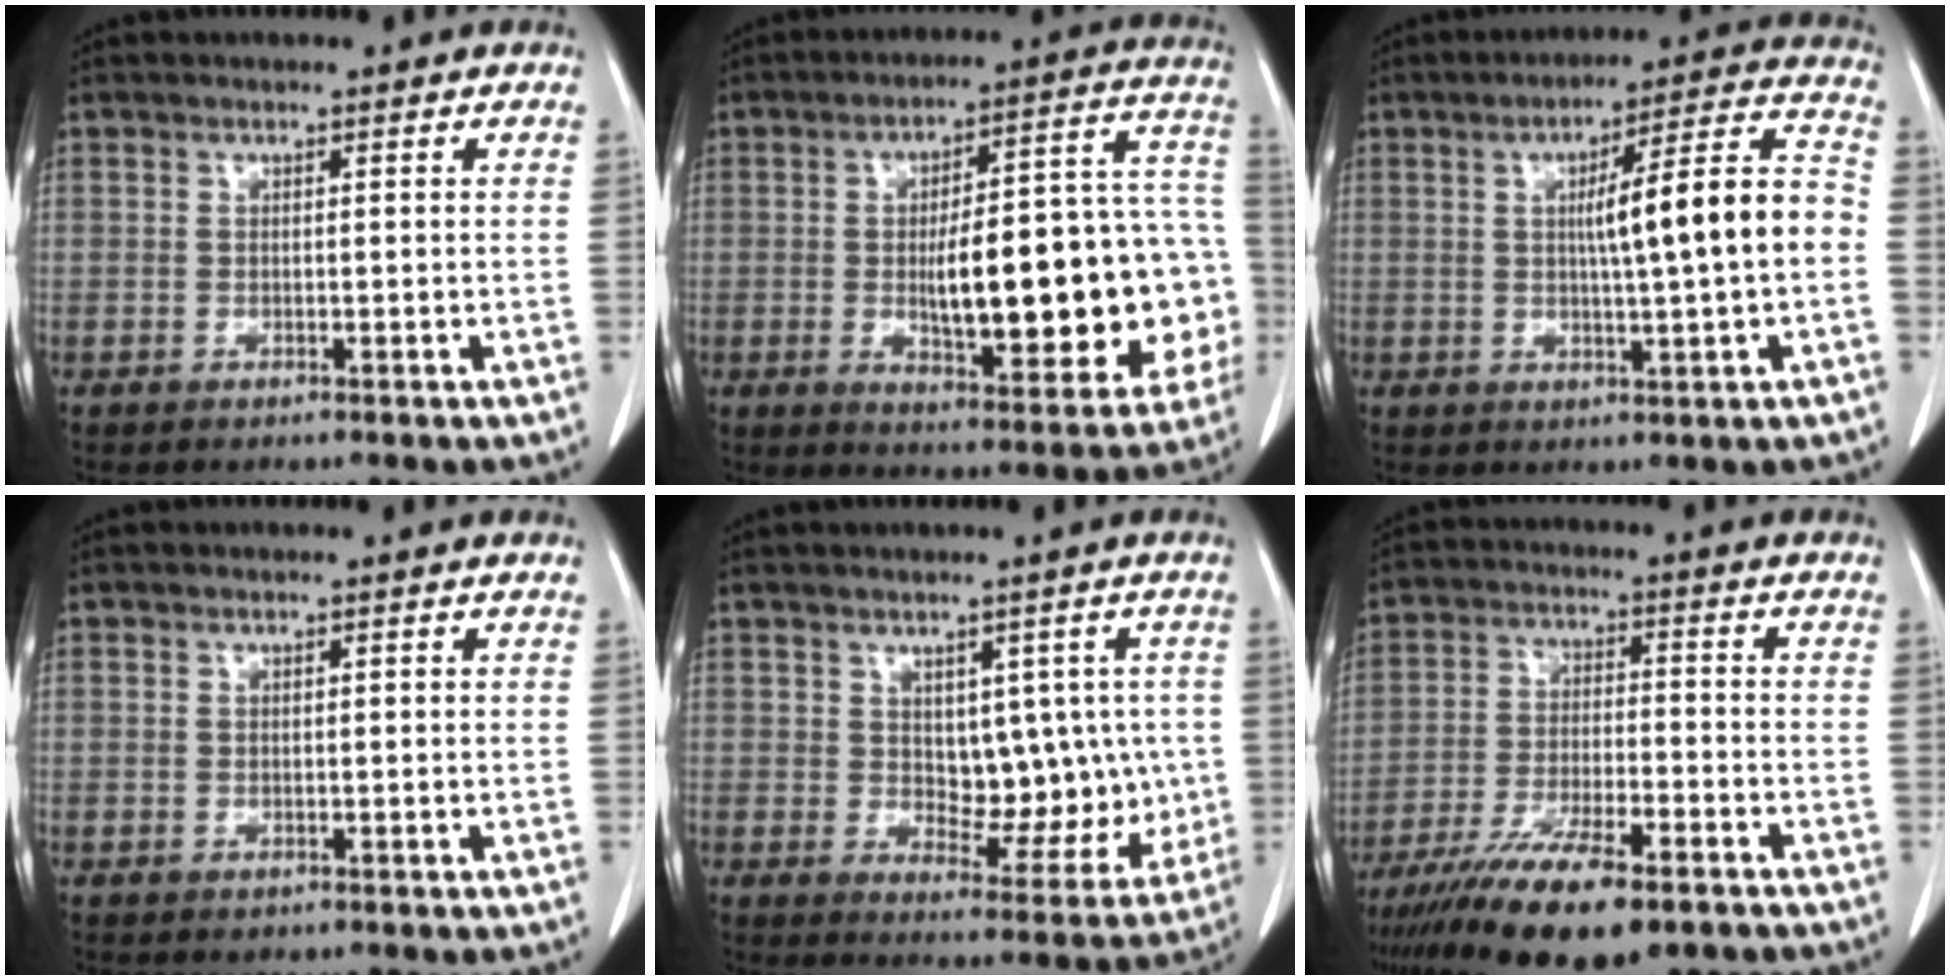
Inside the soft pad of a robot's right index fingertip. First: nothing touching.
{"total": 23.4, "force": [-2.9, 6.4, 22.4], "torque": [-0.243, 0.041, -0.018]}
{"total": 12.2, "force": [-0.2, 0.5, 12.2], "torque": [-0.180, 0.023, -0.004]}
{"total": 0.0}
{"total": 9.1, "force": [1.0, 5.5, 7.1], "torque": [-0.068, 0.012, 0.034]}
{"total": 15.1, "force": [-10.7, 3.4, 10.1], "torque": [-0.181, -0.033, -0.181]}